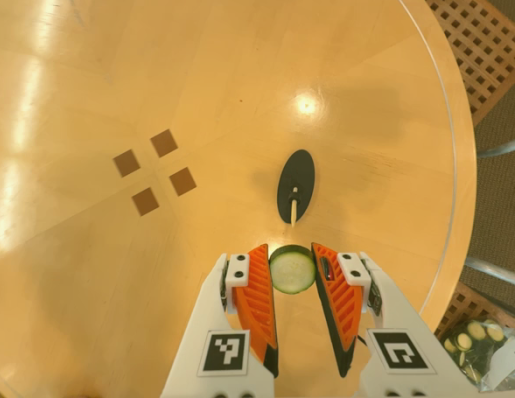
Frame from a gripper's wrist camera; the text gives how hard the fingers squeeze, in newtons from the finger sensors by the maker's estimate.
{"total": 7.0, "left": 6.8, "right": 7.2}